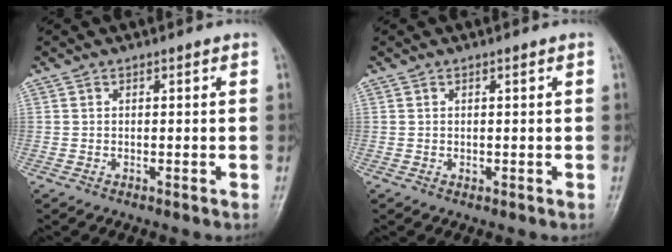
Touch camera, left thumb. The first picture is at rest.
{"total": 0.6, "force": [0.2, 0.3, 0.5], "torque": [-0.007, 0.000, 0.006]}